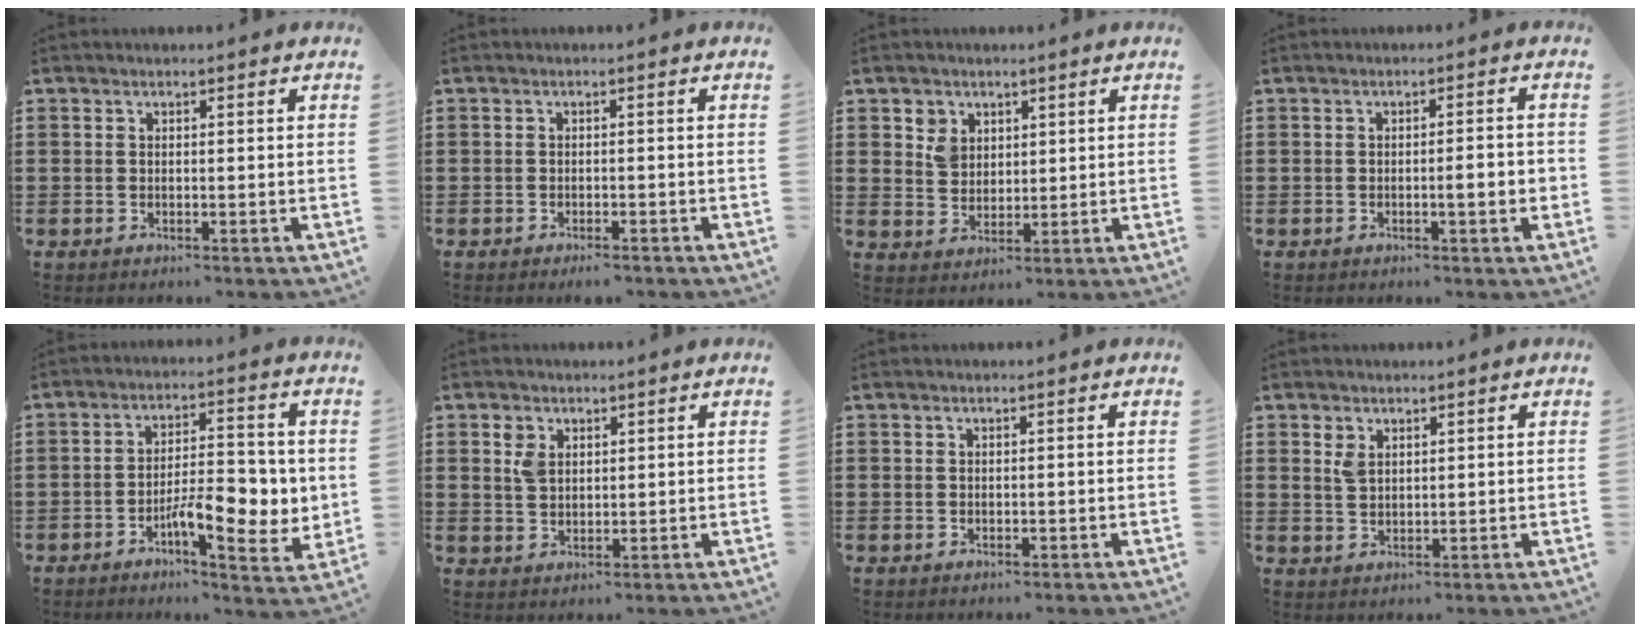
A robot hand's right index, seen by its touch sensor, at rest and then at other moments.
{"total": 1.3, "force": [-1.2, 0.0, 0.6], "torque": [-0.015, -0.004, -0.022]}
{"total": 3.8, "force": [1.9, 3.2, 1.0], "torque": [-0.024, 0.009, 0.034]}
{"total": 3.1, "force": [-0.6, 0.2, 3.0], "torque": [-0.042, -0.004, -0.013]}
{"total": 8.8, "force": [-2.1, 3.7, 7.7], "torque": [-0.102, 0.003, -0.035]}
{"total": 2.9, "force": [1.5, 1.8, 1.7], "torque": [-0.040, 0.005, 0.029]}
{"total": 0.0}
{"total": 2.3, "force": [1.5, 1.2, 1.3], "torque": [-0.030, 0.003, 0.028]}